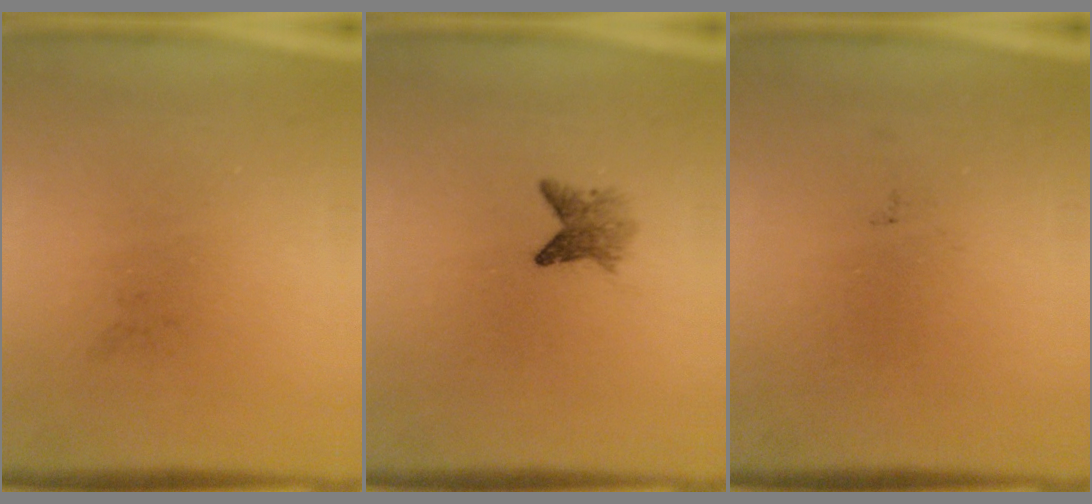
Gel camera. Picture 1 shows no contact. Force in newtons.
{"total": 2.5}
{"total": 0.0}